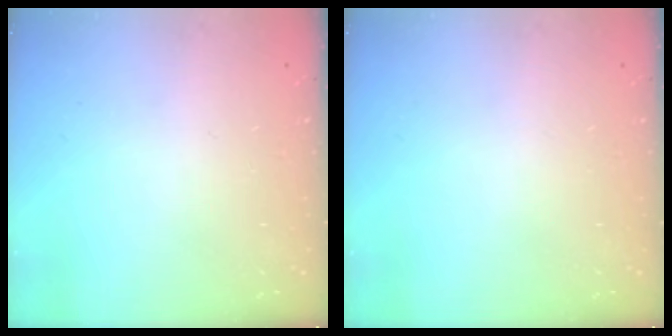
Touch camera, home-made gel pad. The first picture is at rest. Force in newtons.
{"total": 0.0}